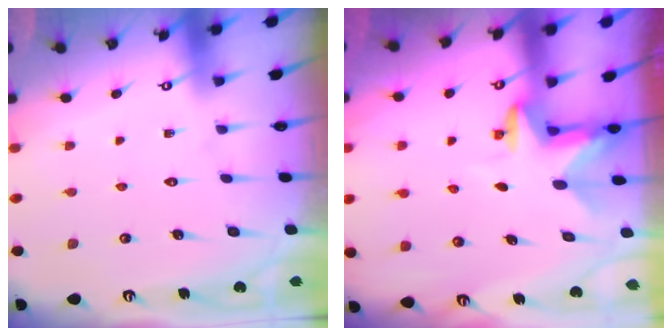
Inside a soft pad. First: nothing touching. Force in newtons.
{"total": 2.9, "press": 2.9, "slide": 0.1}